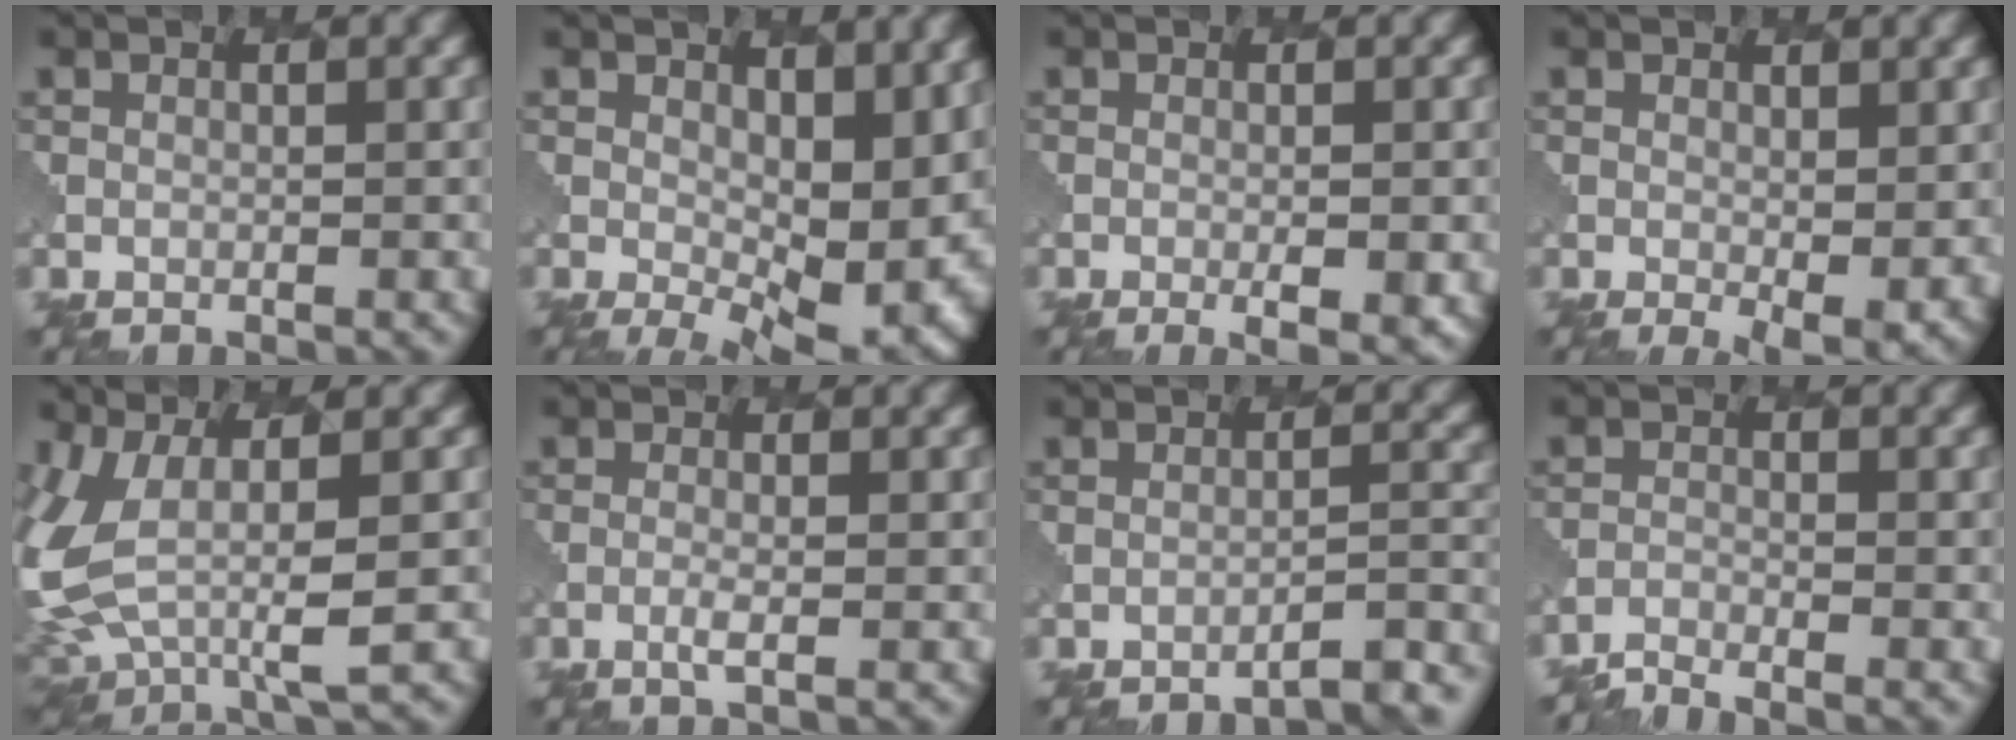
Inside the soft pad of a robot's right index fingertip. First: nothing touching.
{"total": 9.3, "force": [0.8, 5.2, 7.6], "torque": [-0.108, -0.024, 0.025]}
{"total": 2.9, "force": [-0.8, 0.7, 2.8], "torque": [-0.040, -0.008, -0.005]}
{"total": 2.9, "force": [0.2, 1.2, 2.6], "torque": [-0.038, -0.015, 0.010]}
{"total": 8.4, "force": [0.9, 4.6, 7.0], "torque": [-0.181, -0.017, 0.019]}
{"total": 1.1, "force": [0.0, 0.2, 1.1], "torque": [-0.022, -0.001, -0.006]}
{"total": 4.3, "force": [-3.8, 0.8, 1.9], "torque": [-0.010, 0.013, -0.051]}
{"total": 2.3, "force": [-2.2, 0.2, 0.4], "torque": [-0.008, -0.004, -0.051]}